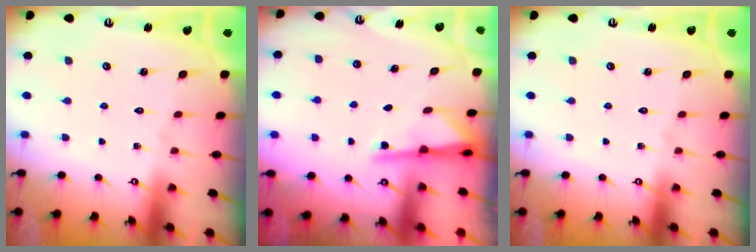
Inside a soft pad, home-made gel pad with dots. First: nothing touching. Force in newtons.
{"total": 3.0, "press": 2.9, "slide": 0.6}
{"total": 0.0}